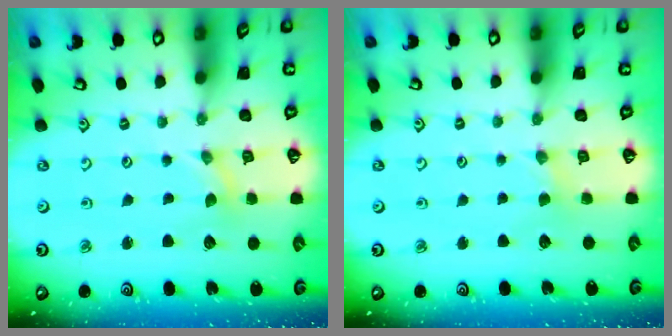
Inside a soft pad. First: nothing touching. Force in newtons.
{"total": 1.7, "press": 1.6, "slide": 0.4}